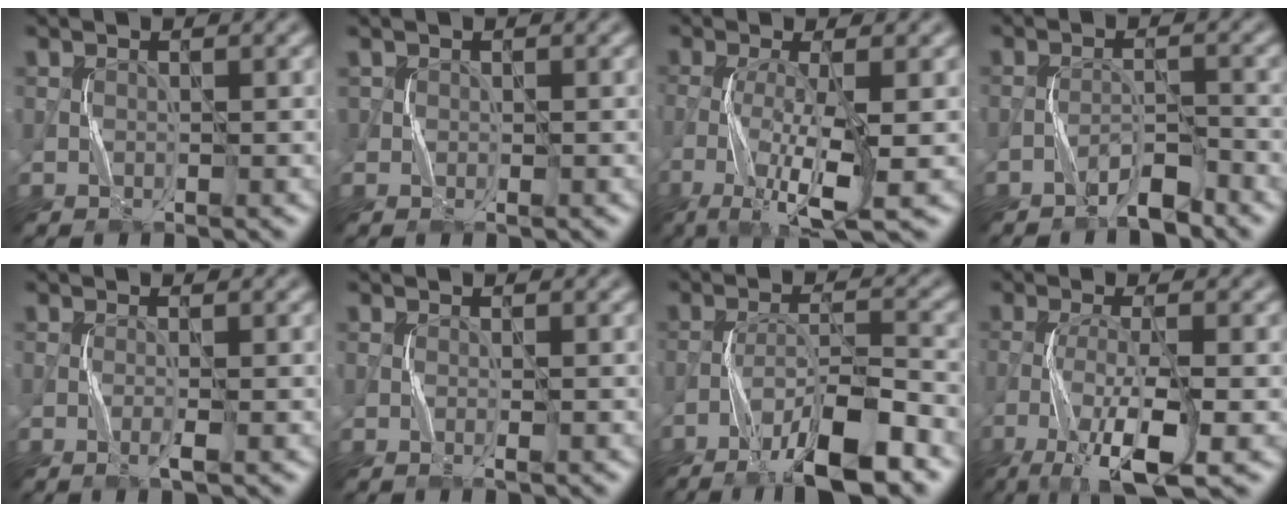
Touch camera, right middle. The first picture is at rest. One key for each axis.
{"total": 1.1, "fx": 0.1, "fy": 0.8, "fz": 0.6, "tx": -0.009, "ty": 0.002, "tz": 0.001}
{"total": 6.2, "fx": -2.2, "fy": 1.2, "fz": 5.7, "tx": -0.114, "ty": -0.004, "tz": -0.049}
{"total": 2.7, "fx": -2.3, "fy": 0.5, "fz": 1.3, "tx": -0.022, "ty": 0.009, "tz": -0.044}
{"total": 1.2, "fx": -0.5, "fy": 0.1, "fz": 1.1, "tx": -0.025, "ty": 0.000, "tz": -0.012}
{"total": 0.7, "fx": -0.2, "fy": 0.1, "fz": 0.7, "tx": -0.014, "ty": -0.002, "tz": -0.005}
{"total": 8.4, "fx": -5.5, "fy": 1.7, "fz": 6.2, "tx": -0.104, "ty": 0.005, "tz": -0.096}
{"total": 7.7, "fx": -3.9, "fy": 1.7, "fz": 6.5, "tx": -0.123, "ty": -0.003, "tz": -0.076}